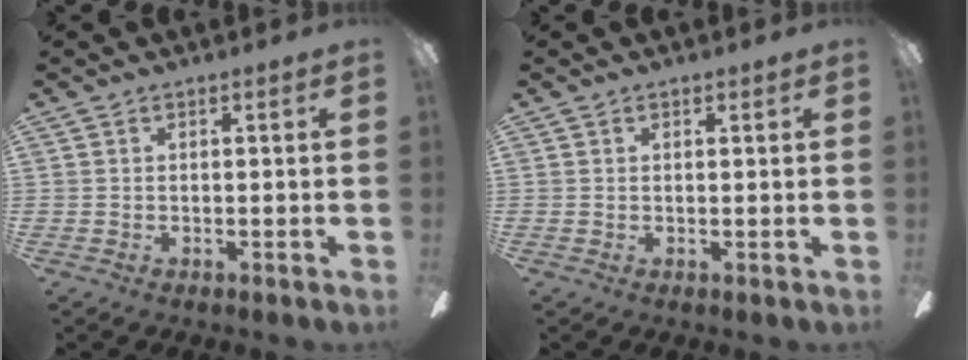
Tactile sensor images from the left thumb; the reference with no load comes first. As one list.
[{"total": 0.8, "force": [0.5, 0.5, 0.4], "torque": [-0.001, -0.001, 0.007]}]